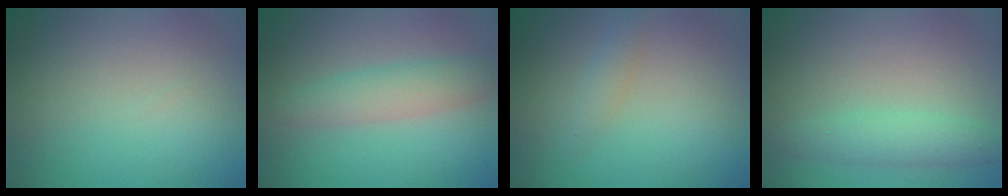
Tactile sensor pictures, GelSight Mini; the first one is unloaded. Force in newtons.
{"total": 3.2, "press": 3.2, "slide": 0.1}
{"total": 1.3, "press": 1.3, "slide": 0.1}
{"total": 2.8, "press": 2.8, "slide": 0.0}